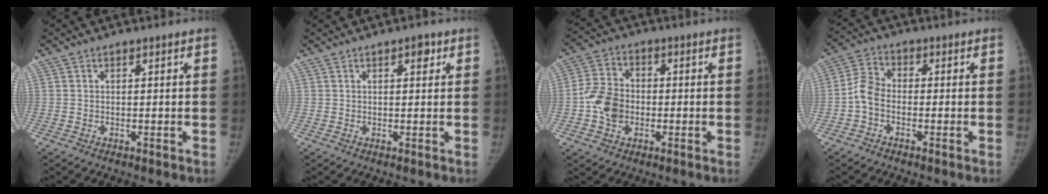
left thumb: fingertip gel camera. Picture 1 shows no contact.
{"total": 2.0, "force": [1.0, 0.9, 1.5], "torque": [-0.012, -0.001, 0.012]}
{"total": 8.3, "force": [-1.5, 6.4, 5.1], "torque": [-0.083, 0.017, -0.037]}
{"total": 5.1, "force": [-1.4, 3.5, 3.4], "torque": [-0.062, 0.017, -0.040]}